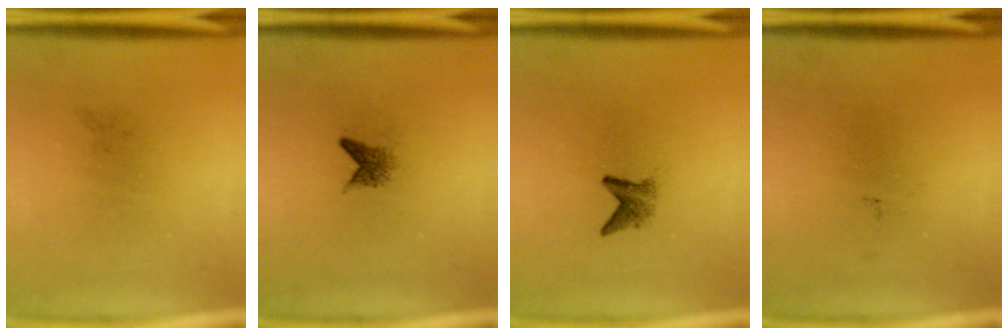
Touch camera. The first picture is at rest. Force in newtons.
{"total": 1.6}
{"total": 2.0}
{"total": 0.0}